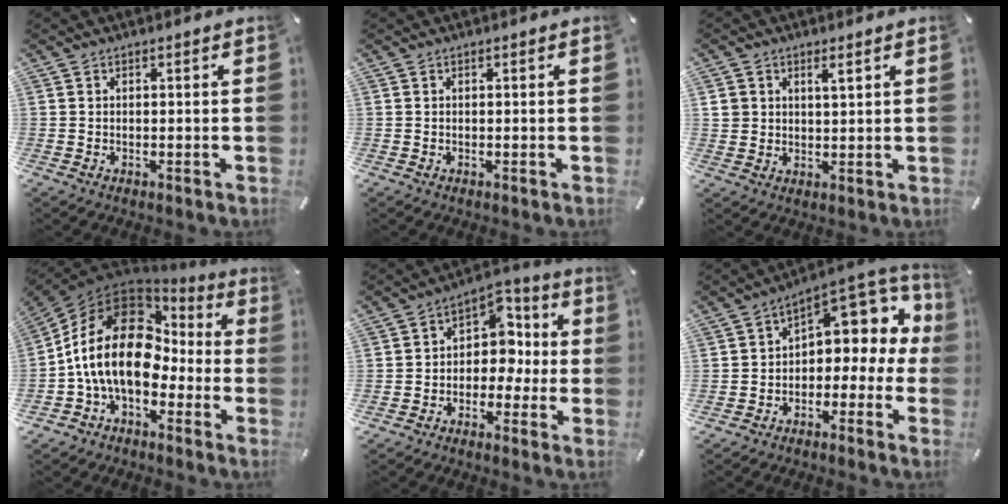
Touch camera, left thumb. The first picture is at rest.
{"total": 0.0}
{"total": 3.0, "force": [1.6, 2.3, 1.1], "torque": [-0.021, 0.000, 0.028]}
{"total": 19.5, "force": [-0.7, 13.7, 13.9], "torque": [-0.292, 0.016, -0.010]}
{"total": 8.4, "force": [-0.9, 7.4, 3.9], "torque": [-0.052, 0.006, -0.016]}
{"total": 9.0, "force": [4.2, 5.8, 5.5], "torque": [-0.072, -0.043, 0.072]}